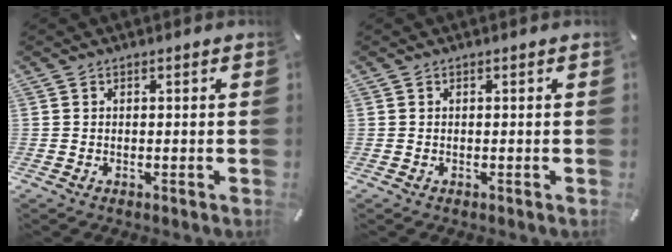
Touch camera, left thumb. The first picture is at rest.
{"total": 0.0}